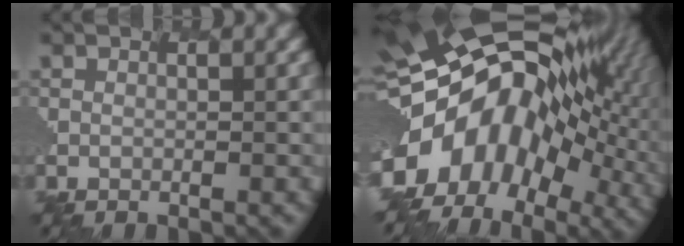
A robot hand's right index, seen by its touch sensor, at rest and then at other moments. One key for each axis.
{"total": 15.9, "fx": -1.5, "fy": 10.5, "fz": 11.9, "tx": -0.217, "ty": -0.011, "tz": -0.035}